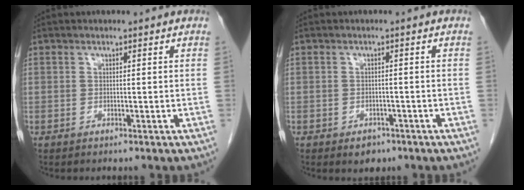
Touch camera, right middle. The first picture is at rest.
{"total": 2.4, "force": [-1.5, 1.6, 1.0], "torque": [-0.009, 0.003, -0.013]}